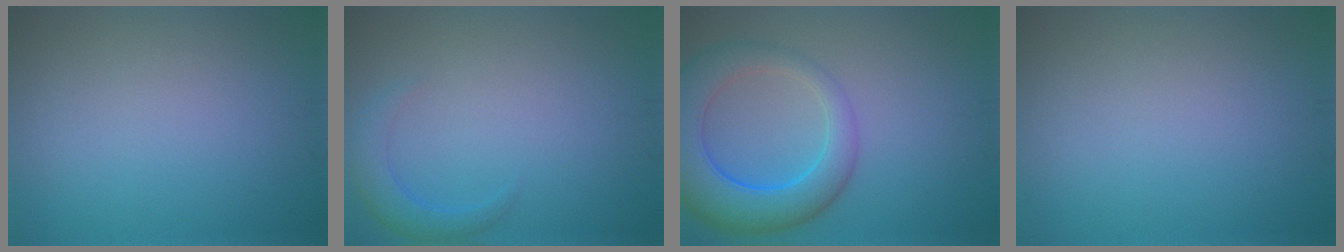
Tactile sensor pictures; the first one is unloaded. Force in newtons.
{"total": 2.4, "press": 2.4, "slide": 0.2}
{"total": 8.1, "press": 8.1, "slide": 0.4}
{"total": 0.0}